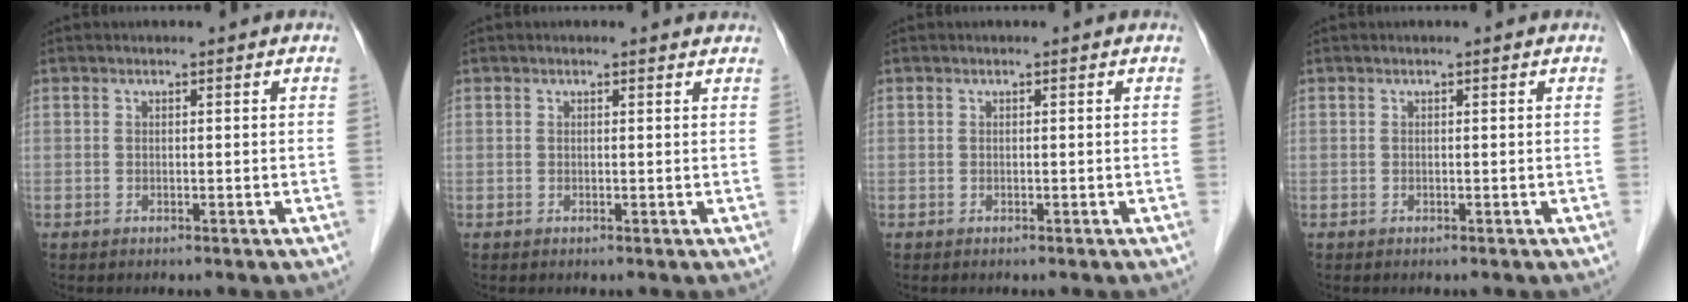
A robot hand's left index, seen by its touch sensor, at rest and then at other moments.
{"total": 1.0, "force": [1.0, 0.3, 0.1], "torque": [-0.012, -0.004, 0.002]}
{"total": 0.0}
{"total": 0.0}